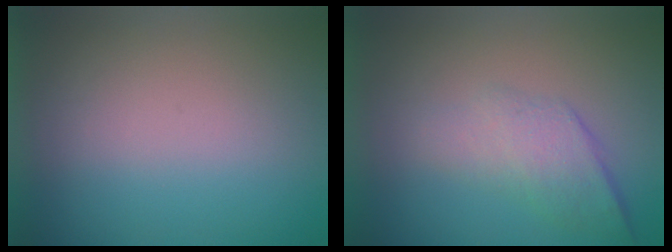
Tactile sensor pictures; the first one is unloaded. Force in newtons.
{"total": 2.2}